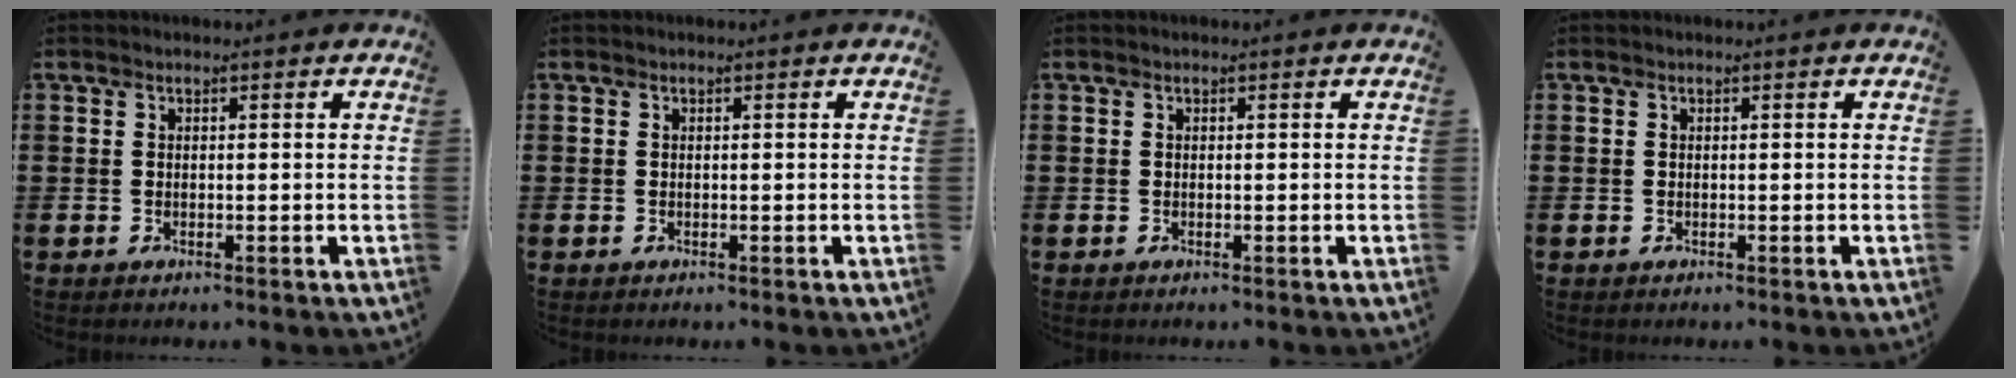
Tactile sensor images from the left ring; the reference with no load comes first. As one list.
[{"total": 0.0}, {"total": 0.0}, {"total": 0.0}]